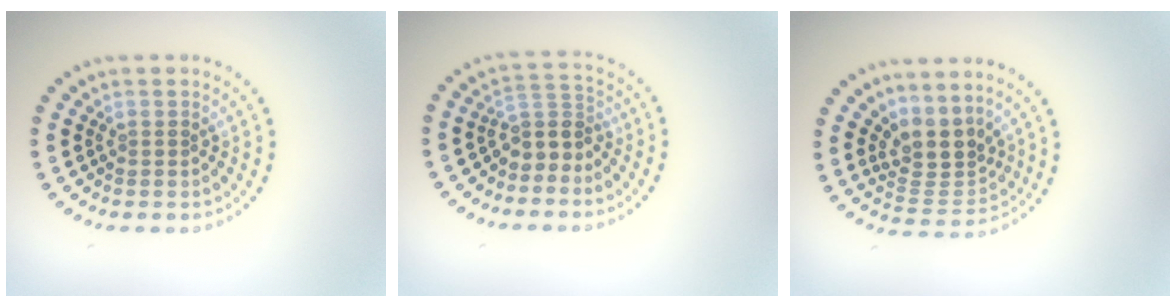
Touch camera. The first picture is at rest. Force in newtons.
{"total": 2.9, "press": 2.1, "slide": 1.9}
{"total": 3.4, "press": 2.4, "slide": 2.3}